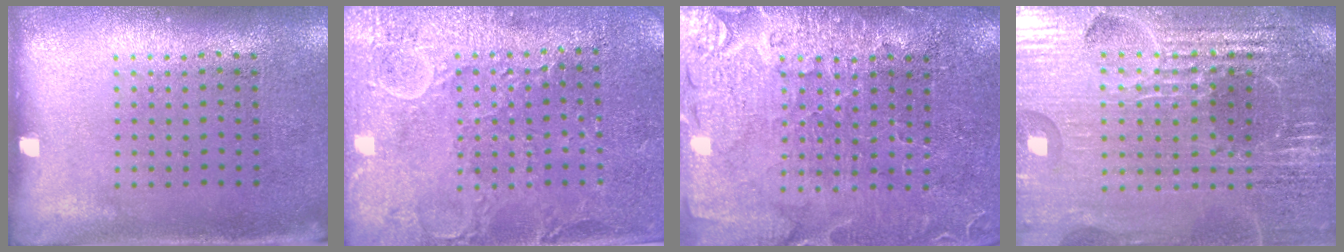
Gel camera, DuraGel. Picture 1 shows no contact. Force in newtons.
{"total": 2.9, "press": 2.8, "slide": 0.4}
{"total": 3.5, "press": 3.4, "slide": 0.9}
{"total": 6.5, "press": 5.7, "slide": 3.0}